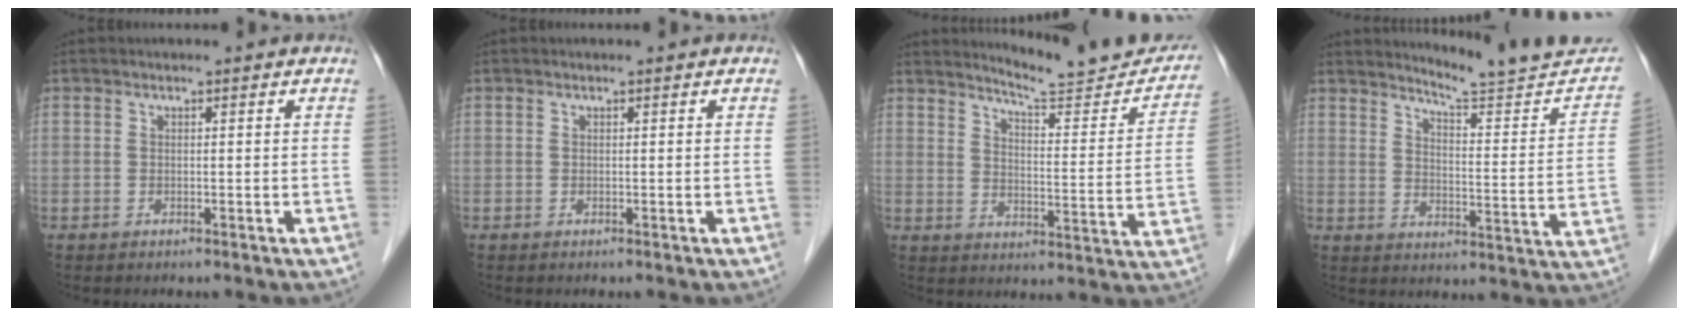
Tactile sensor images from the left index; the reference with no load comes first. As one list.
[{"total": 0.0}, {"total": 15.4, "force": [14.7, 1.2, 4.3], "torque": [-0.054, -0.054, 0.183]}, {"total": 15.7, "force": [15.1, -0.2, 4.0], "torque": [-0.054, -0.081, 0.187]}]